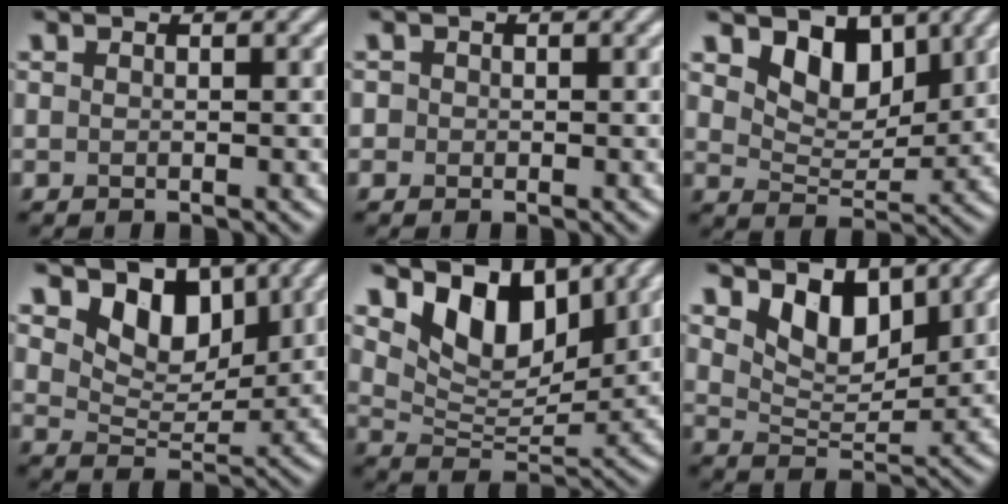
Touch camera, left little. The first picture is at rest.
{"total": 0.7, "force": [-0.1, 0.7, 0.1], "torque": [0.004, -0.004, -0.006]}
{"total": 4.8, "force": [3.0, 2.7, 2.6], "torque": [-0.052, -0.011, 0.042]}
{"total": 5.5, "force": [3.4, 3.2, 3.0], "torque": [-0.057, -0.010, 0.047]}
{"total": 7.2, "force": [4.5, 3.8, 4.2], "torque": [-0.077, -0.011, 0.075]}
{"total": 4.6, "force": [2.9, 2.4, 2.6], "torque": [-0.057, -0.013, 0.046]}